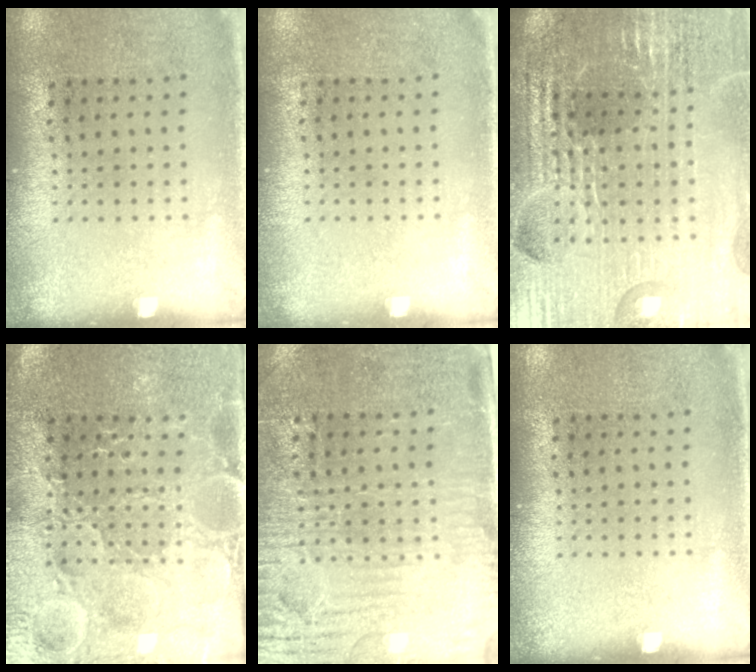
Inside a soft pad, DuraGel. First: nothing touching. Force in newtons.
{"total": 0.0}
{"total": 5.6, "press": 5.0, "slide": 2.4}
{"total": 3.7, "press": 3.6, "slide": 0.7}
{"total": 3.9, "press": 3.4, "slide": 1.8}
{"total": 0.0}